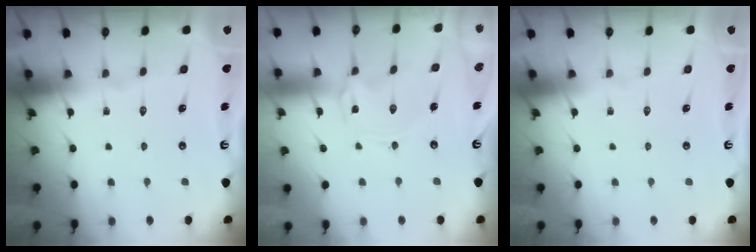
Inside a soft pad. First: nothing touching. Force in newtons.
{"total": 0.9, "press": 0.8, "slide": 0.2}
{"total": 0.0}